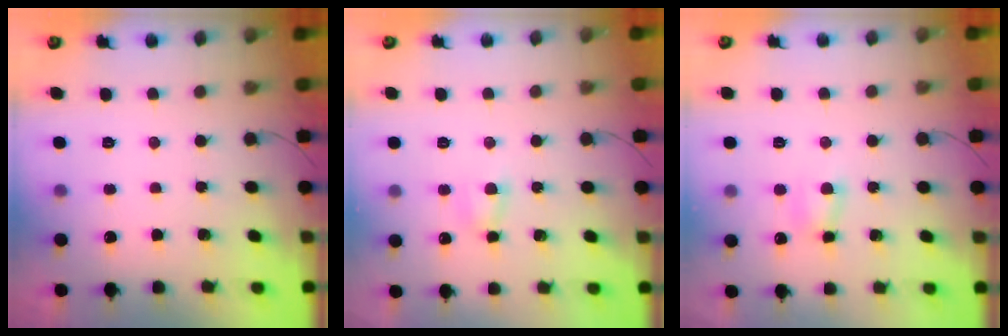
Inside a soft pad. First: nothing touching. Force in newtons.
{"total": 4.5, "press": 4.4, "slide": 0.8}
{"total": 5.0, "press": 4.9, "slide": 1.0}